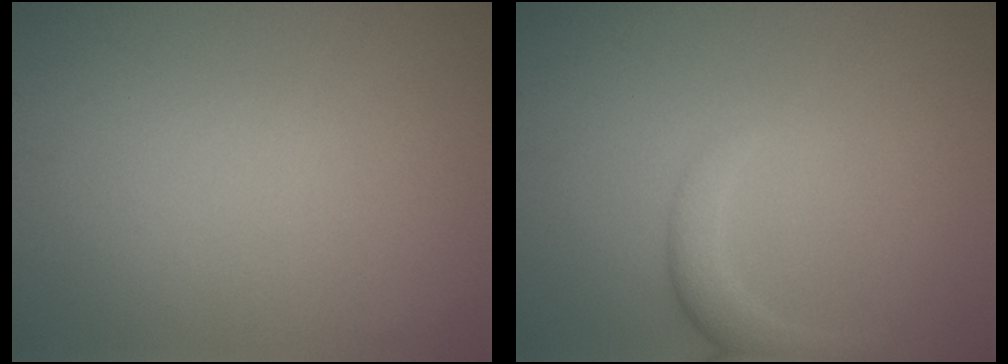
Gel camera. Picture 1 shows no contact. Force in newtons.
{"total": 2.3, "press": 2.3, "slide": 0.2}